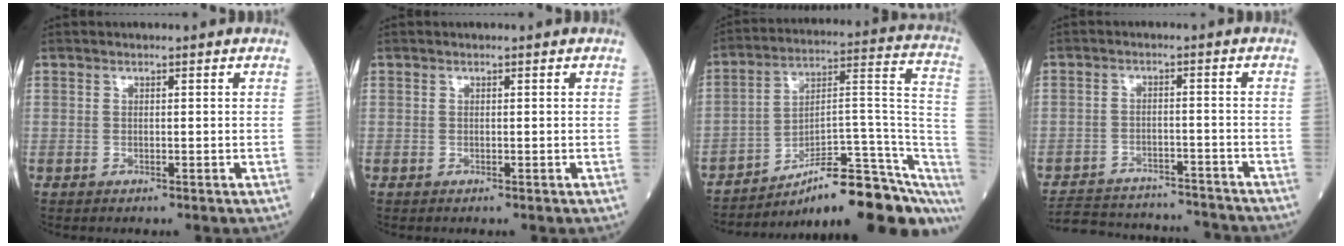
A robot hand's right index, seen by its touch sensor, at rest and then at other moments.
{"total": 0.0}
{"total": 20.6, "force": [-14.7, 4.0, 13.9], "torque": [-0.112, 0.057, -0.211]}
{"total": 15.2, "force": [-14.5, 3.2, 3.3], "torque": [-0.063, 0.013, -0.199]}